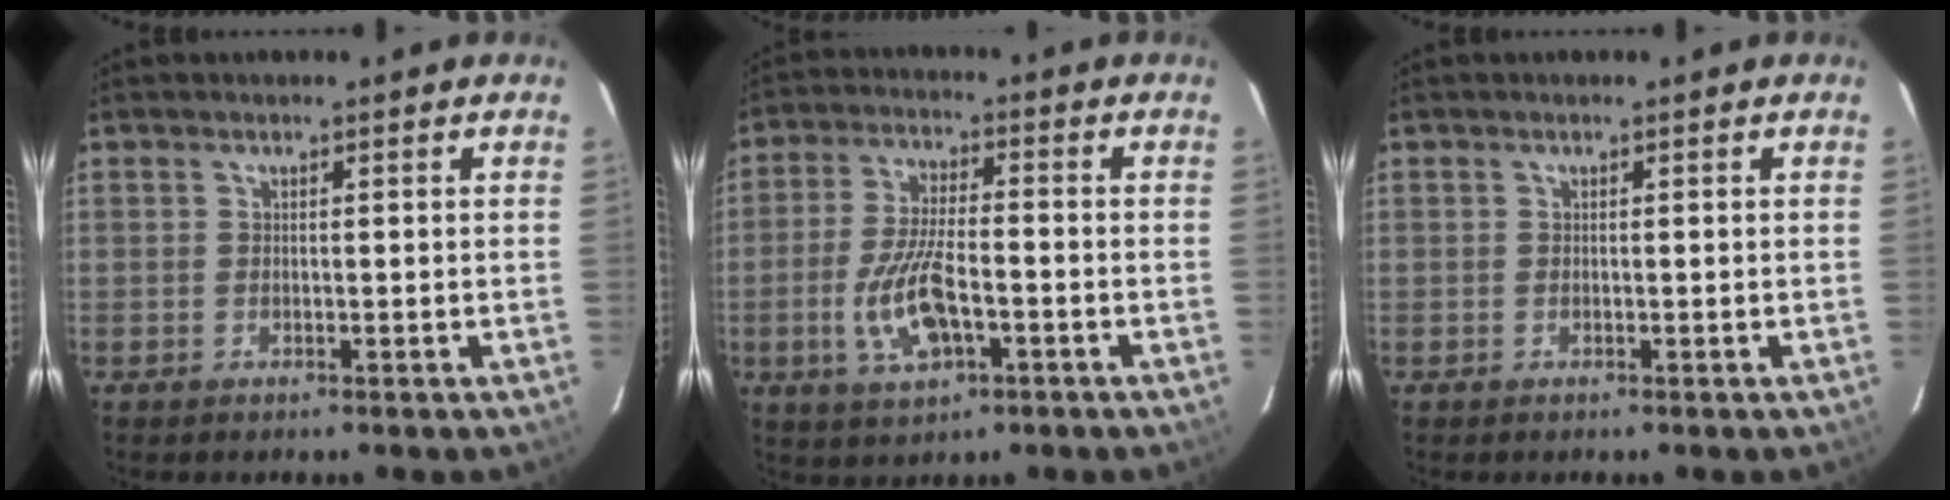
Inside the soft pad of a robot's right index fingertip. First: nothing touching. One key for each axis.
{"total": 10.6, "fx": -3.6, "fy": 4.0, "fz": 9.1, "tx": -0.191, "ty": -0.007, "tz": -0.063}
{"total": 0.0}